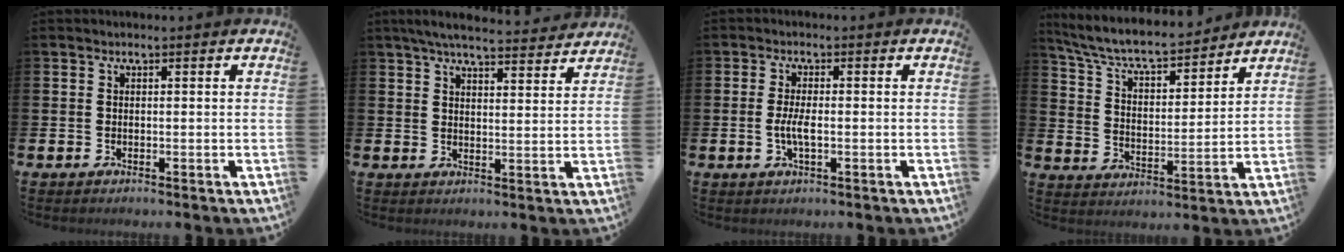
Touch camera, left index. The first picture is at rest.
{"total": 5.4, "force": [5.1, 0.6, 1.7], "torque": [-0.039, -0.029, 0.089]}
{"total": 2.9, "force": [-0.5, 0.9, 2.7], "torque": [-0.054, -0.001, -0.013]}
{"total": 7.8, "force": [7.2, 1.5, 2.6], "torque": [-0.087, -0.052, 0.123]}